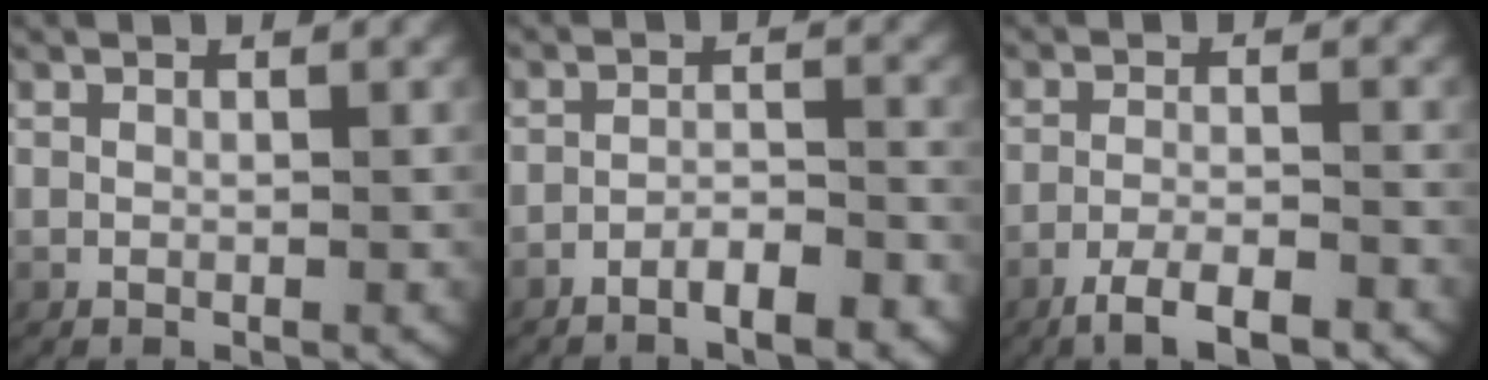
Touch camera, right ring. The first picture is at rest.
{"total": 3.6, "force": [-3.1, 1.0, 1.5], "torque": [-0.022, -0.004, -0.055]}
{"total": 5.1, "force": [-3.9, 1.4, 3.0], "torque": [-0.048, -0.010, -0.060]}